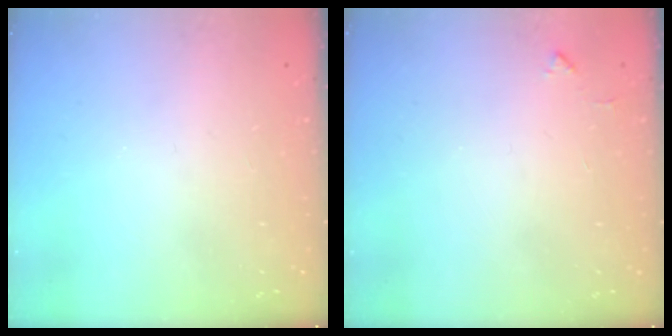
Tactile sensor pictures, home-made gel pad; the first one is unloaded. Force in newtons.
{"total": 3.7, "press": 3.7, "slide": 0.5}